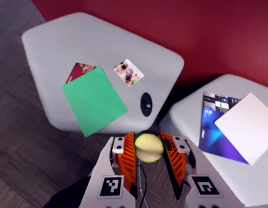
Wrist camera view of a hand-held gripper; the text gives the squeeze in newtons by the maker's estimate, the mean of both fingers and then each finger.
{"total": 11.5, "left": 11.6, "right": 11.5}